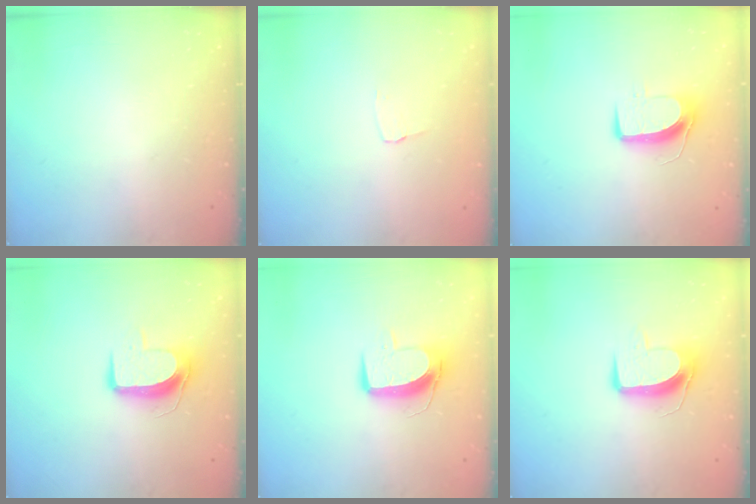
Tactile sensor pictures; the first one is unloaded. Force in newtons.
{"total": 2.6, "press": 2.6, "slide": 0.2}
{"total": 9.9, "press": 9.8, "slide": 1.1}
{"total": 9.2, "press": 9.1, "slide": 0.5}
{"total": 10.3, "press": 10.3, "slide": 0.7}
{"total": 10.0, "press": 10.0, "slide": 0.5}